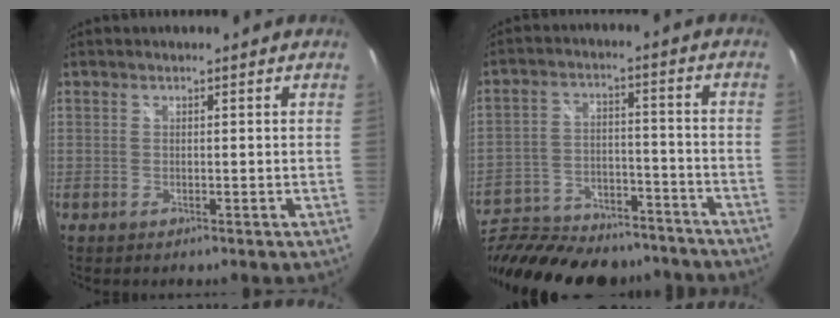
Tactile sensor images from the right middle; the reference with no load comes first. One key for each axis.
{"total": 29.0, "fx": -24.0, "fy": 10.8, "fz": 12.1, "tx": -0.254, "ty": 0.000, "tz": -0.342}